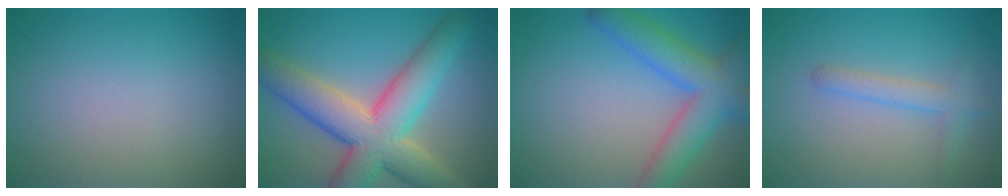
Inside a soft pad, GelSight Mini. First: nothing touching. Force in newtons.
{"total": 10.4, "press": 10.4, "slide": 0.6}
{"total": 6.7, "press": 6.7, "slide": 0.2}
{"total": 2.1, "press": 2.1, "slide": 0.1}